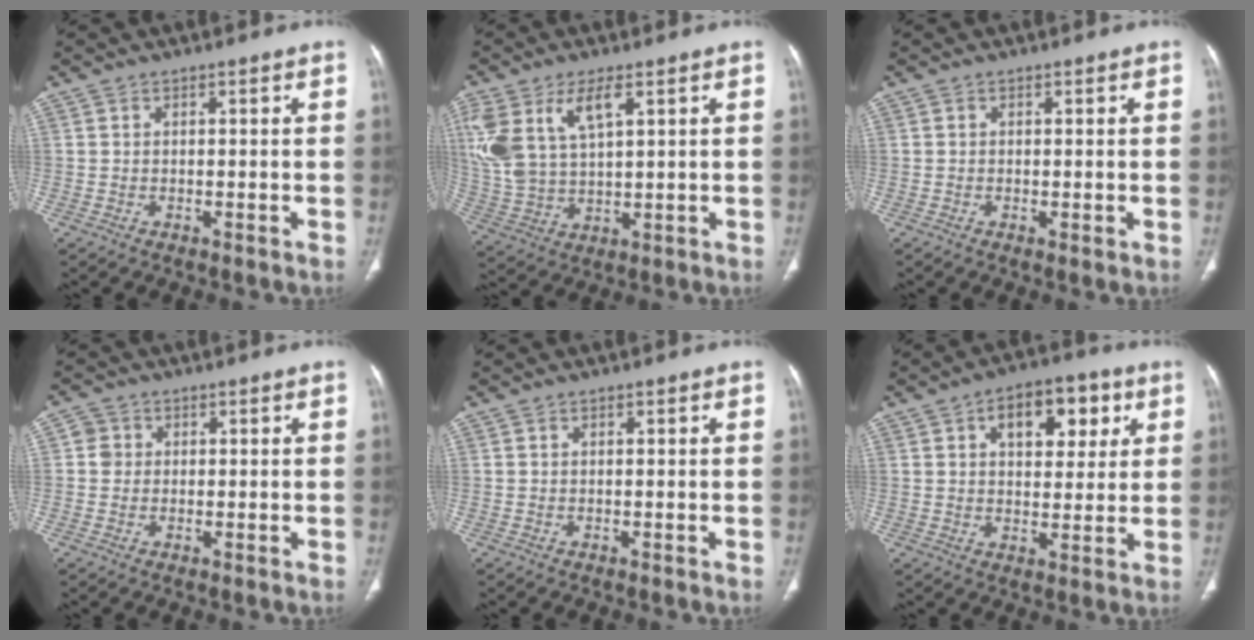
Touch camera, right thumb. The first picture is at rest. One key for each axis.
{"total": 15.1, "fx": 6.2, "fy": 7.7, "fz": 11.4, "tx": -0.256, "ty": -0.010, "tz": 0.131}
{"total": 0.6, "fx": -0.1, "fy": 0.1, "fz": 0.6, "tx": -0.012, "ty": -0.005, "tz": -0.002}
{"total": 2.7, "fx": 0.4, "fy": 2.6, "fz": 0.5, "tx": 0.009, "ty": 0.004, "tz": 0.003}
{"total": 0.0}
{"total": 12.2, "fx": 4.7, "fy": 7.1, "fz": 8.7, "tx": -0.082, "ty": 0.000, "tz": 0.068}